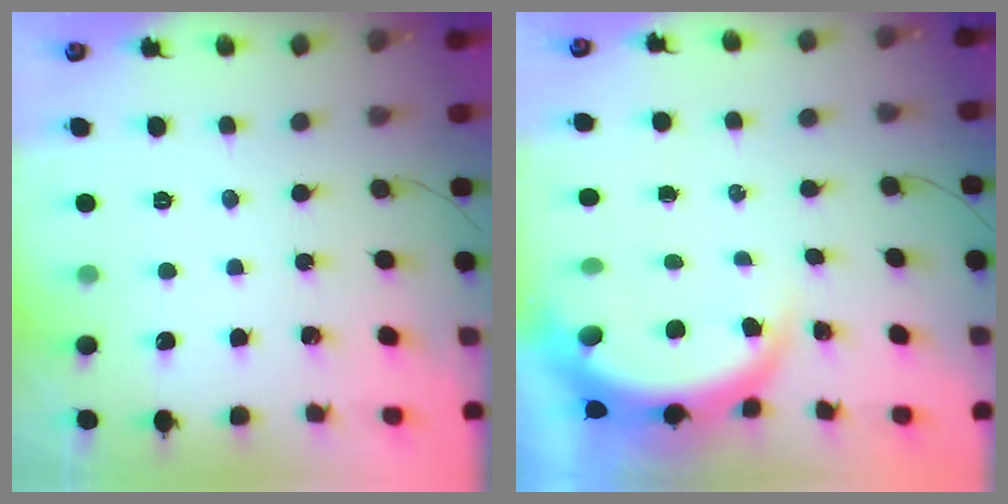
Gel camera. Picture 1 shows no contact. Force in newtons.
{"total": 5.3, "press": 5.2, "slide": 1.1}